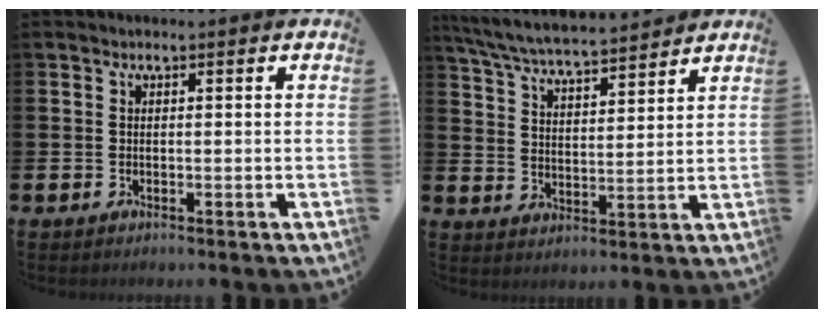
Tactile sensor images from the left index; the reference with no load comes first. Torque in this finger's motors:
{"motor_torque": [0.31, -0.99, 0.64, 0.21]}